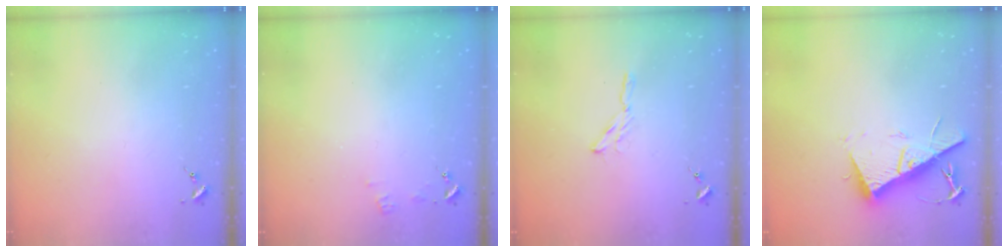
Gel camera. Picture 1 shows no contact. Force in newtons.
{"total": 4.2, "press": 4.2, "slide": 0.5}
{"total": 2.9, "press": 2.9, "slide": 0.3}
{"total": 14.3, "press": 14.3, "slide": 0.4}